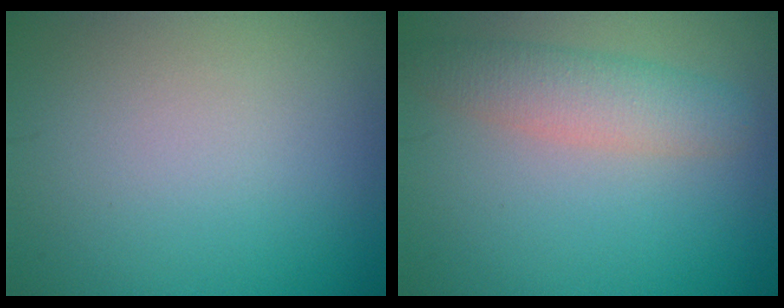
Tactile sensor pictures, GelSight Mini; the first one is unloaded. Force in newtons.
{"total": 3.6, "press": 3.6, "slide": 0.1}